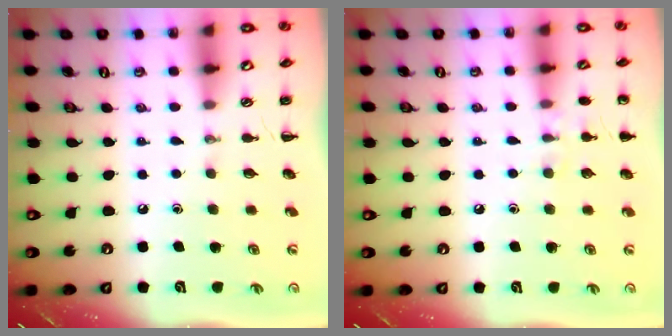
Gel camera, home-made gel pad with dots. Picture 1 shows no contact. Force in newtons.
{"total": 6.3, "press": 6.0, "slide": 2.0}